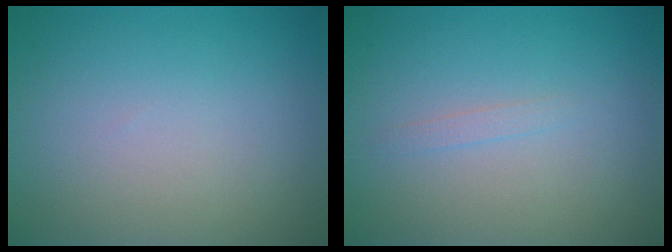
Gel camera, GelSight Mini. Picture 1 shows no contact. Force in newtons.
{"total": 0.7, "press": 0.7, "slide": 0.0}